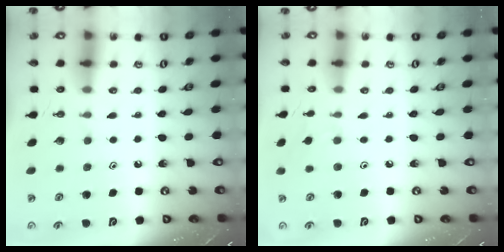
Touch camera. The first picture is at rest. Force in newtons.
{"total": 2.4, "press": 2.3, "slide": 0.5}